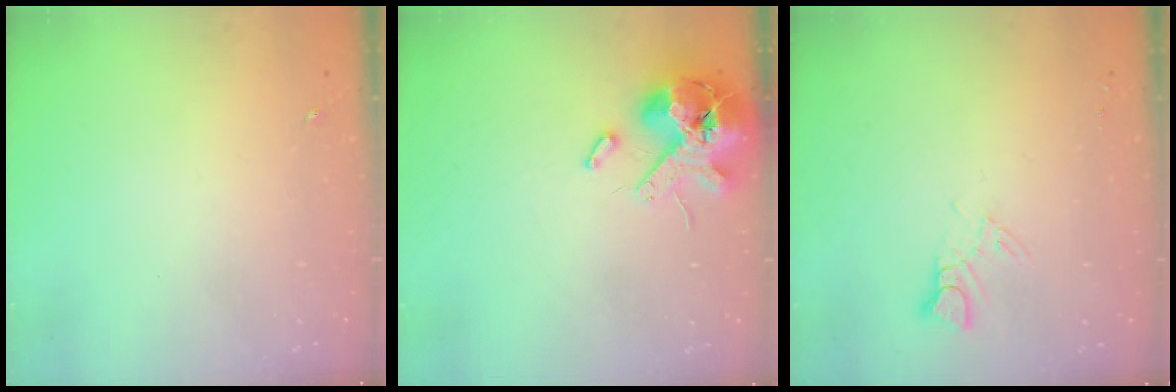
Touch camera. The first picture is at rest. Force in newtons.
{"total": 13.6, "press": 13.5, "slide": 2.2}
{"total": 3.9, "press": 3.9, "slide": 0.4}